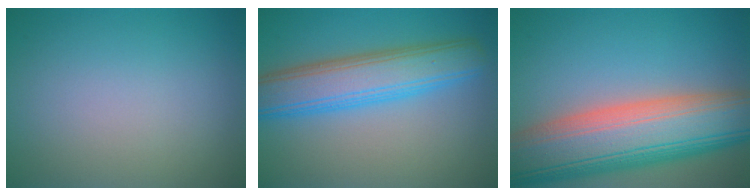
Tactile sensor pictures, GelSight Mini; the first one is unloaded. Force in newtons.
{"total": 7.1, "press": 7.1, "slide": 0.1}
{"total": 14.2, "press": 14.1, "slide": 1.2}